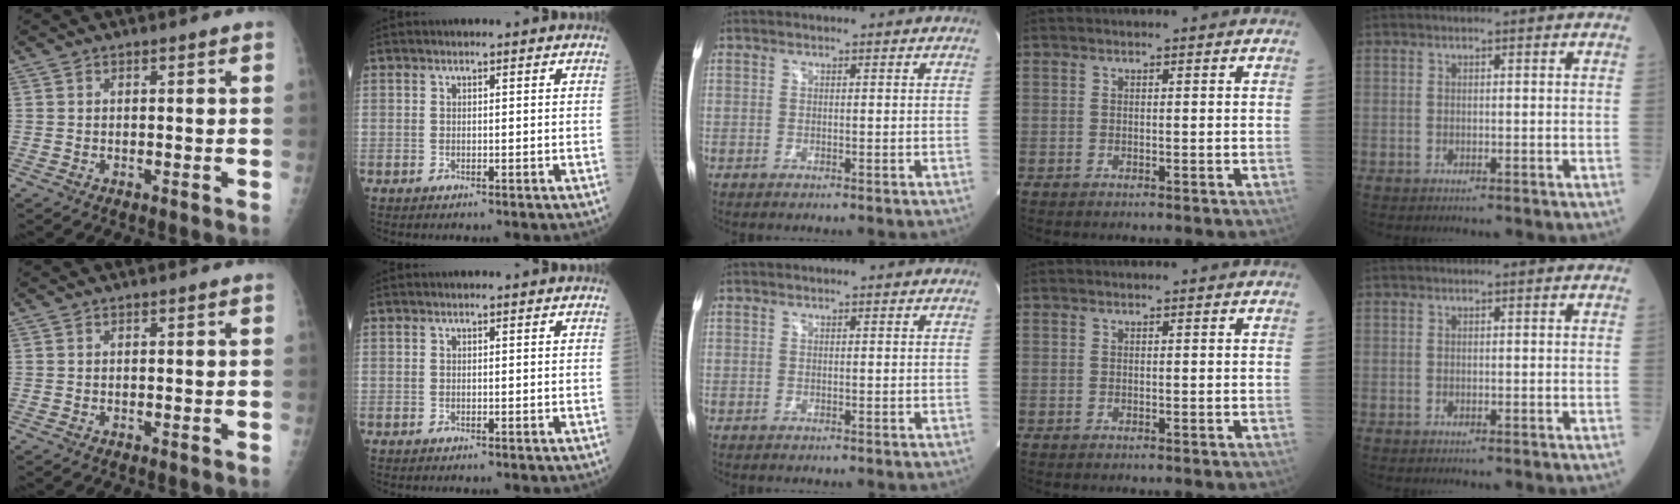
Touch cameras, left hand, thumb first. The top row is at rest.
{"thumb": {"total": 0.7, "force": [0.6, 0.0, 0.3], "torque": [-0.003, 0.005, 0.010]}}